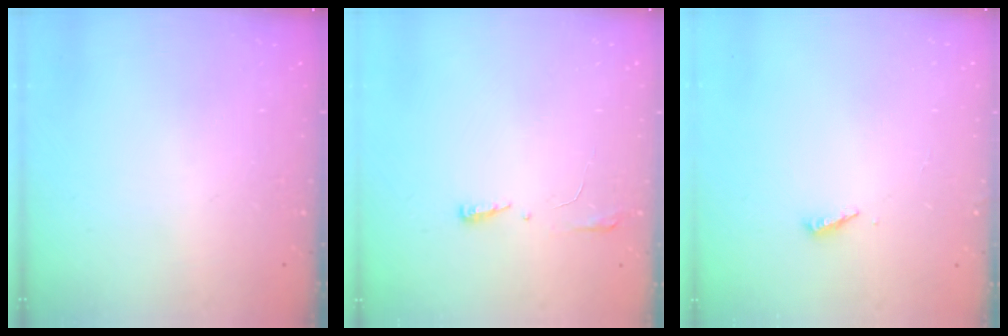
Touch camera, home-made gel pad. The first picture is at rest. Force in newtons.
{"total": 3.8, "press": 3.6, "slide": 1.2}
{"total": 2.0, "press": 2.0, "slide": 0.2}